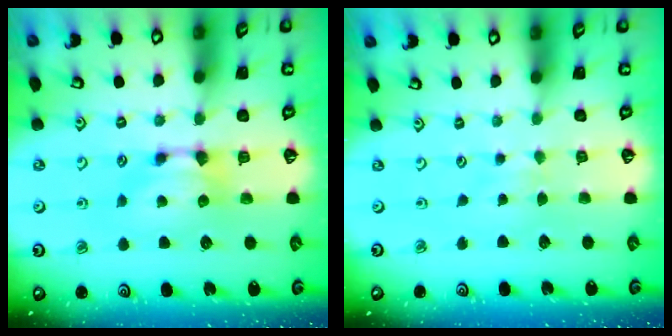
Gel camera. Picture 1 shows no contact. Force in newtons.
{"total": 3.5, "press": 3.5, "slide": 0.4}